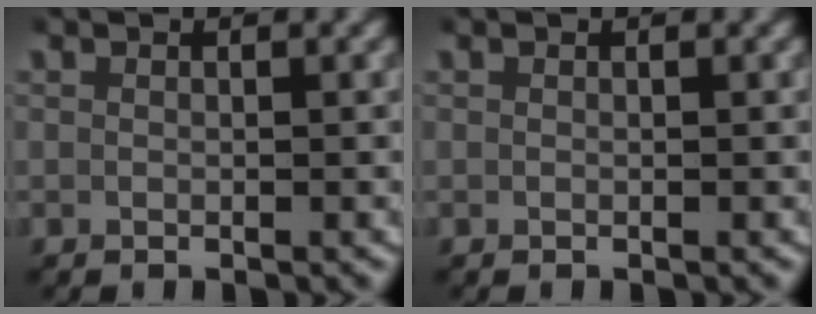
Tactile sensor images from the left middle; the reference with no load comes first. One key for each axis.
{"total": 0.0}